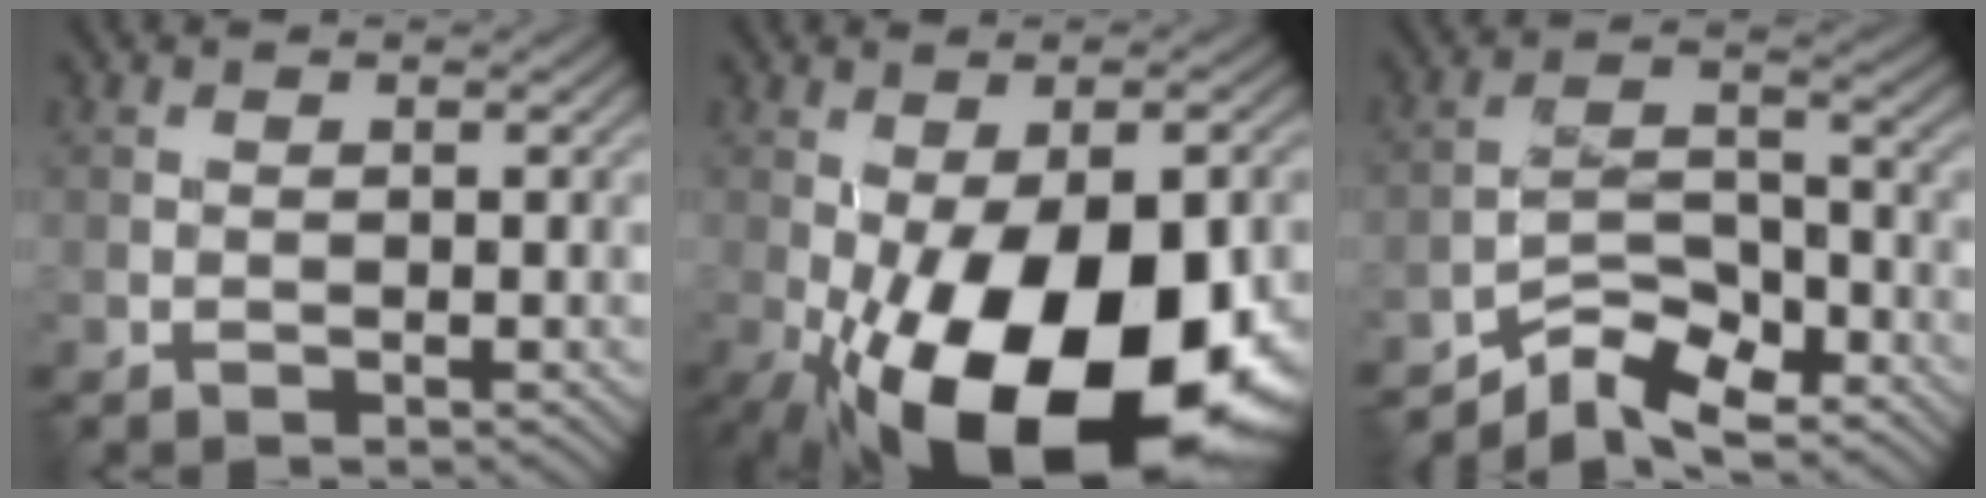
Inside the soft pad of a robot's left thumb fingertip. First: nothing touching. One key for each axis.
{"total": 21.3, "fx": -7.7, "fy": 10.2, "fz": 17.0, "tx": -0.286, "ty": -0.041, "tz": -0.092}
{"total": 7.7, "fx": -6.6, "fy": 2.3, "fz": 3.3, "tx": -0.050, "ty": 0.008, "tz": -0.134}